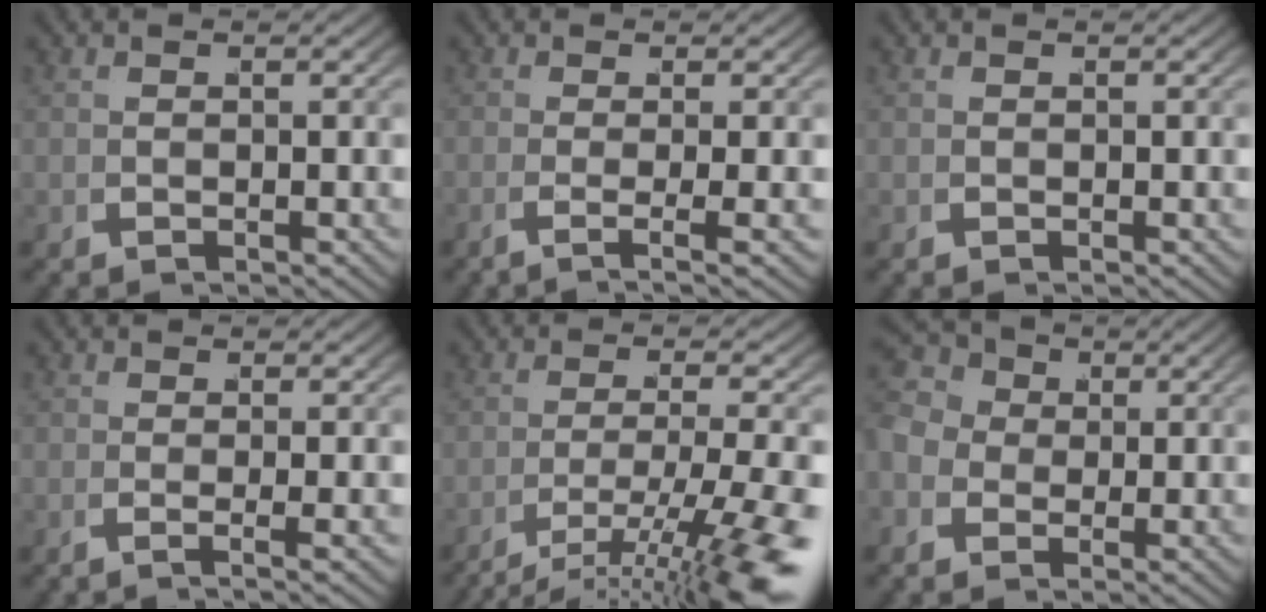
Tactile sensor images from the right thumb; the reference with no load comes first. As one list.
[{"total": 2.2, "force": [-0.8, -0.6, 2.0], "torque": [-0.030, 0.005, -0.021]}, {"total": 0.0}, {"total": 1.2, "force": [-0.4, -0.7, 0.9], "torque": [-0.008, 0.005, -0.012]}, {"total": 9.0, "force": [-5.2, 2.8, 6.8], "torque": [-0.100, -0.016, -0.069]}, {"total": 8.0, "force": [1.8, 6.4, 4.5], "torque": [-0.085, 0.006, 0.017]}]